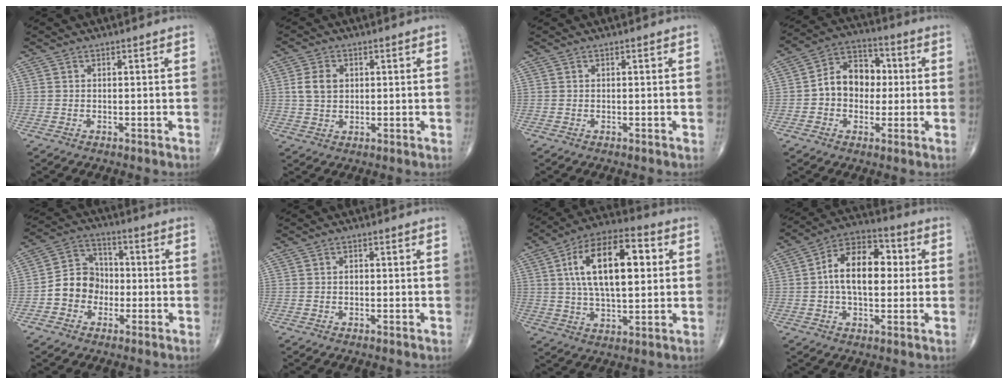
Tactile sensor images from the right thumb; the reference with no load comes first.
{"total": 4.8, "force": [0.9, 3.5, 3.0], "torque": [-0.049, -0.002, 0.017]}
{"total": 0.0}
{"total": 10.7, "force": [-0.1, 8.2, 6.9], "torque": [-0.077, 0.033, -0.012]}
{"total": 9.0, "force": [-2.3, 7.8, 3.9], "torque": [-0.039, 0.037, -0.053]}
{"total": 1.0, "force": [0.0, 0.8, 0.7], "torque": [-0.008, 0.003, -0.001]}
{"total": 18.9, "force": [4.0, 8.9, 16.2], "torque": [-0.259, 0.013, 0.063]}
{"total": 14.0, "force": [1.2, 8.2, 11.3], "torque": [-0.169, 0.027, 0.009]}